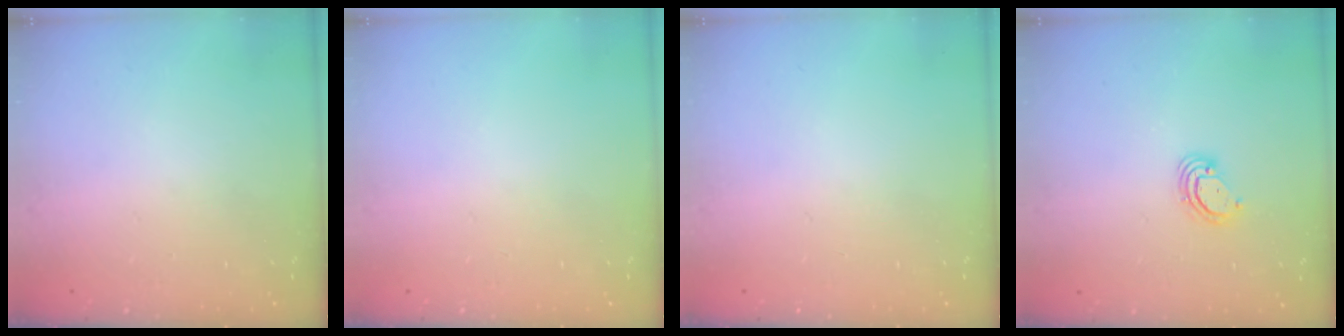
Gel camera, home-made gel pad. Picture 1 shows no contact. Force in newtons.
{"total": 0.0}
{"total": 0.0}
{"total": 3.2, "press": 3.2, "slide": 0.2}